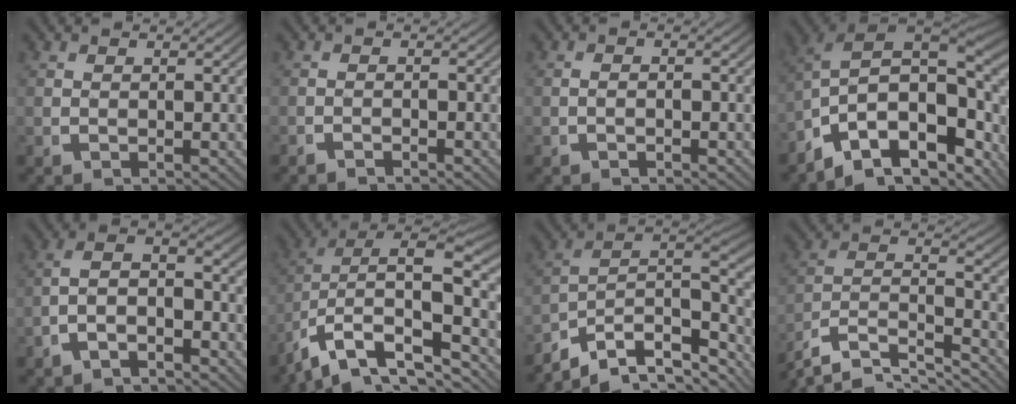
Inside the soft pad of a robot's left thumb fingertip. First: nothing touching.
{"total": 1.2, "force": [-1.2, 0.1, 0.1], "torque": [0.003, -0.002, -0.024]}
{"total": 1.0, "force": [-0.7, 0.3, 0.6], "torque": [-0.015, 0.000, -0.012]}
{"total": 16.8, "force": [-1.5, 11.6, 12.0], "torque": [-0.224, -0.038, -0.023]}
{"total": 6.9, "force": [-1.1, 4.6, 5.0], "torque": [-0.089, -0.006, -0.029]}
{"total": 13.4, "force": [-3.5, 8.8, 9.5], "torque": [-0.168, -0.047, -0.043]}
{"total": 13.4, "force": [-3.0, 8.9, 9.5], "torque": [-0.157, -0.033, -0.042]}
{"total": 11.8, "force": [-4.6, 7.9, 7.4], "torque": [-0.160, -0.041, -0.066]}